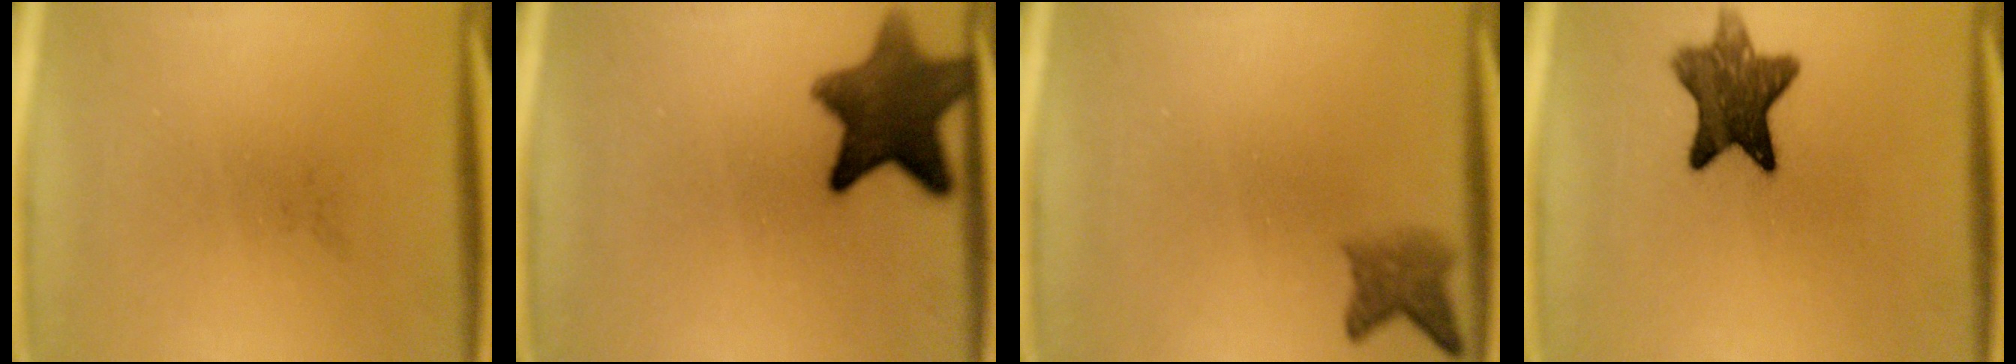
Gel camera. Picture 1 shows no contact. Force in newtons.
{"total": 10.7}
{"total": 2.9}
{"total": 9.5}